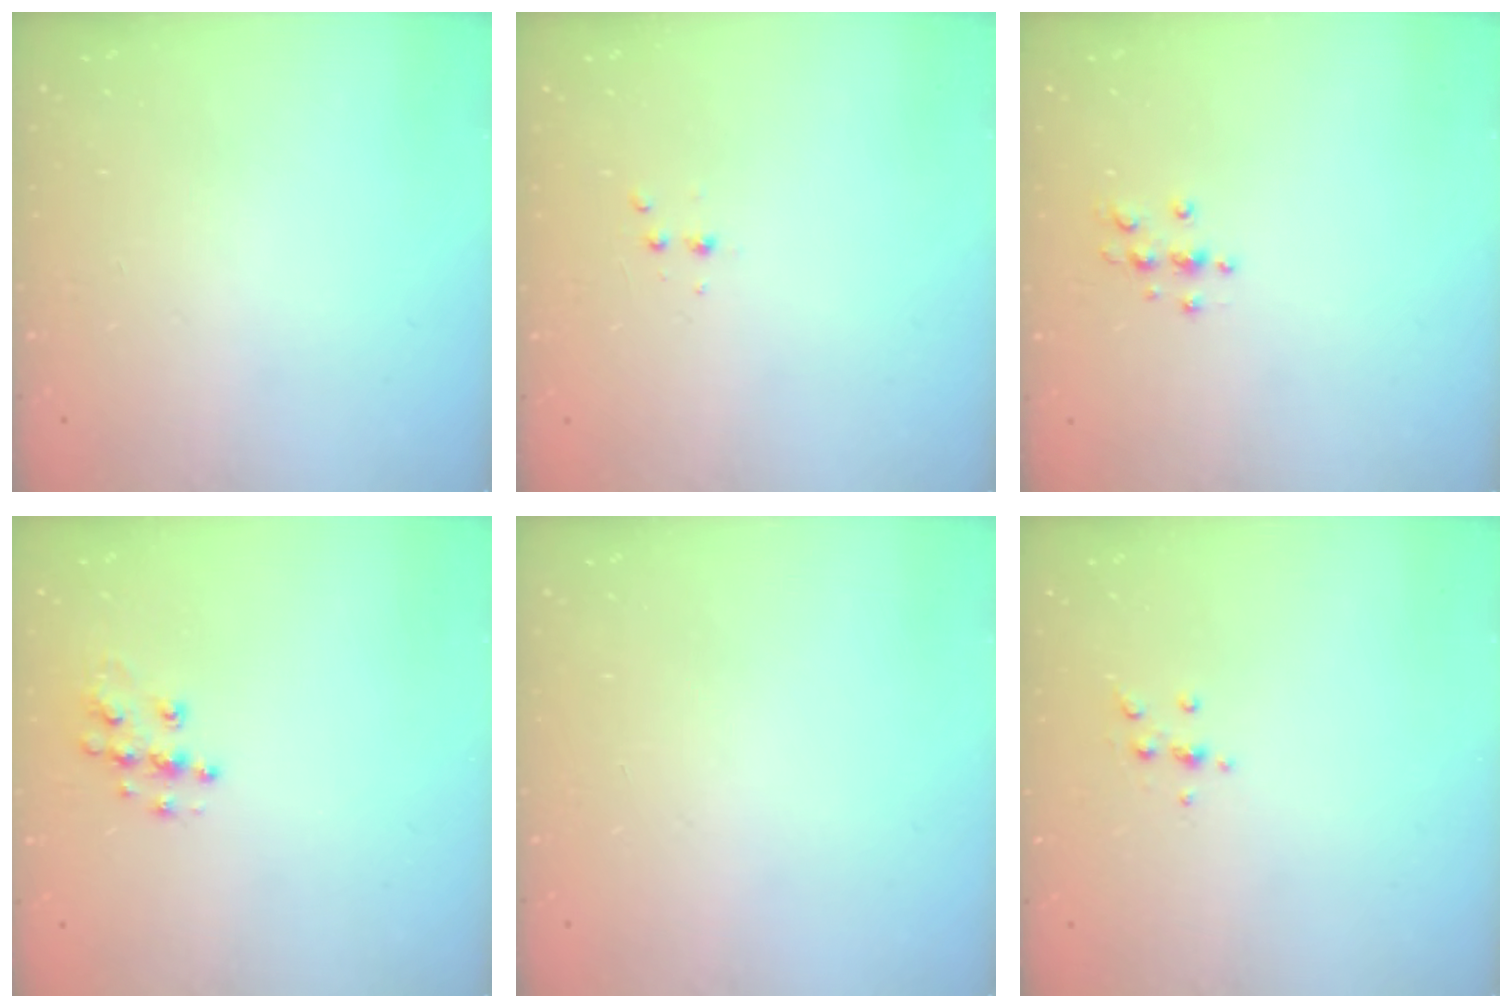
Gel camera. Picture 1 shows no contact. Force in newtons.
{"total": 2.9, "press": 2.7, "slide": 1.0}
{"total": 3.3, "press": 3.3, "slide": 0.4}
{"total": 8.5, "press": 8.5, "slide": 0.4}
{"total": 0.0}
{"total": 3.6, "press": 3.5, "slide": 0.9}